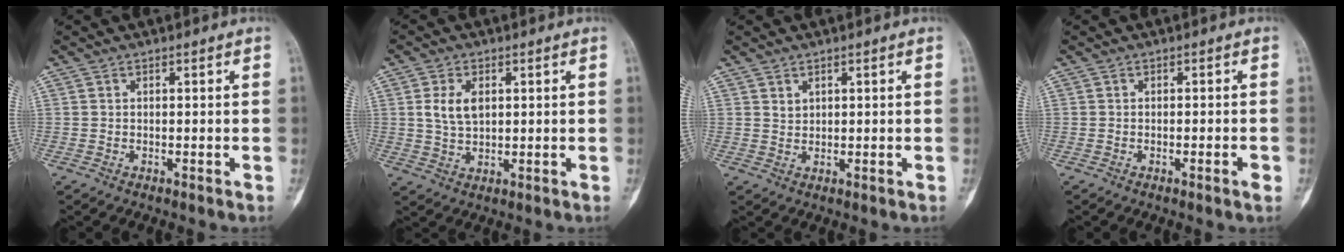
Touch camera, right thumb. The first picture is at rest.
{"total": 5.6, "force": [1.4, 3.4, 4.2], "torque": [-0.076, -0.005, 0.028]}
{"total": 1.6, "force": [1.1, 1.0, 0.7], "torque": [-0.004, -0.009, 0.023]}
{"total": 1.8, "force": [-0.8, 0.2, 1.6], "torque": [-0.026, 0.001, -0.009]}